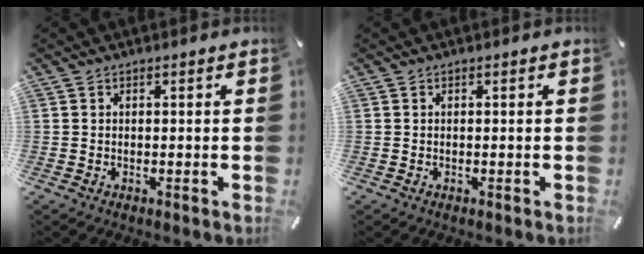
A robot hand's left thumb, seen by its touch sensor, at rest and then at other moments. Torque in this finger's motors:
{"motor_torque": [-0.25, 0.24, -0.04, 0.04, 0.00]}